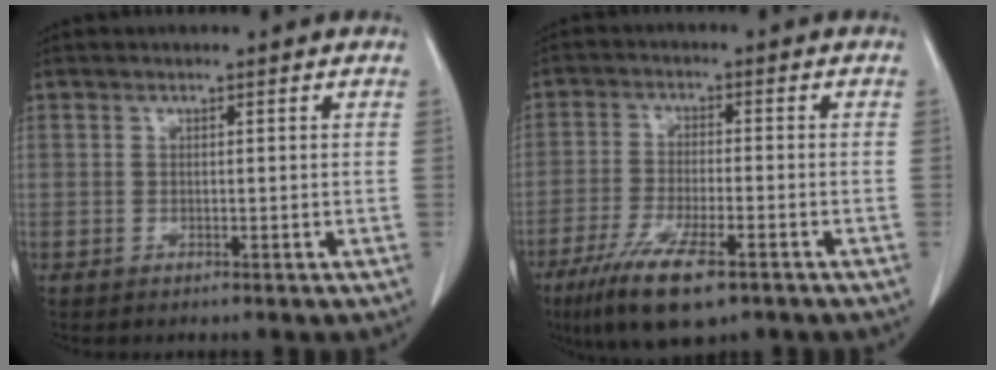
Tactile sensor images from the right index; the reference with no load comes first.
{"total": 10.6, "force": [-6.5, 2.3, 8.0], "torque": [-0.149, -0.022, -0.108]}